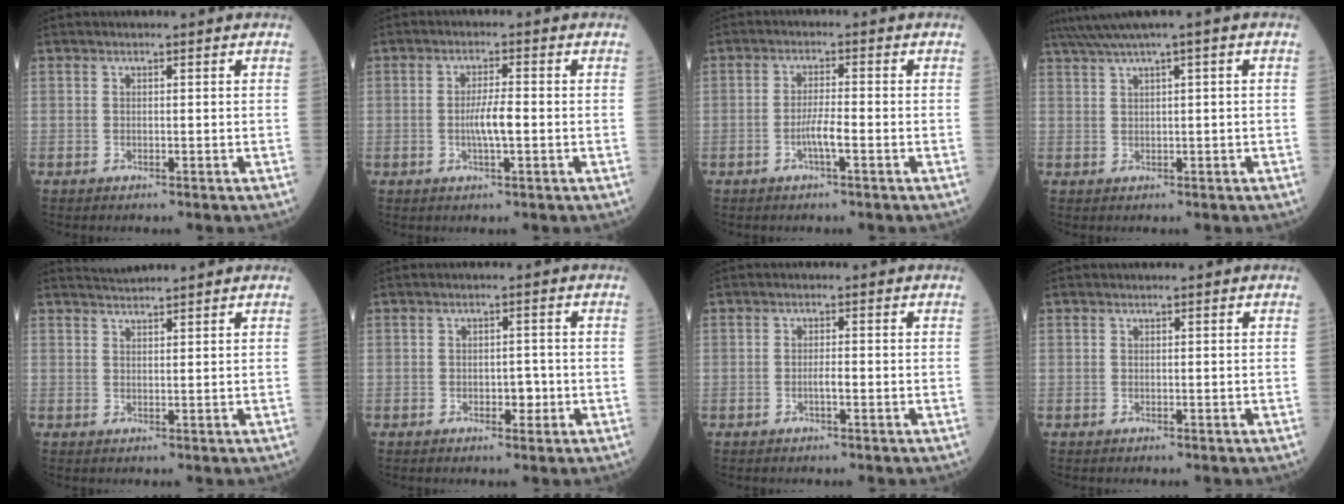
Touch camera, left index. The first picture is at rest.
{"total": 3.8, "force": [-0.7, 0.4, 3.7], "torque": [-0.072, -0.004, -0.016]}
{"total": 3.3, "force": [-1.4, 0.1, 3.0], "torque": [-0.057, -0.003, -0.031]}
{"total": 4.7, "force": [2.8, -0.6, 3.8], "torque": [-0.081, 0.023, 0.057]}
{"total": 2.5, "force": [2.4, -0.5, 0.2], "torque": [-0.003, 0.016, 0.049]}
{"total": 2.4, "force": [-0.8, 1.4, 1.8], "torque": [-0.021, 0.003, -0.011]}
{"total": 1.4, "force": [-0.6, 0.2, 1.3], "torque": [-0.023, -0.001, -0.013]}
{"total": 0.0}